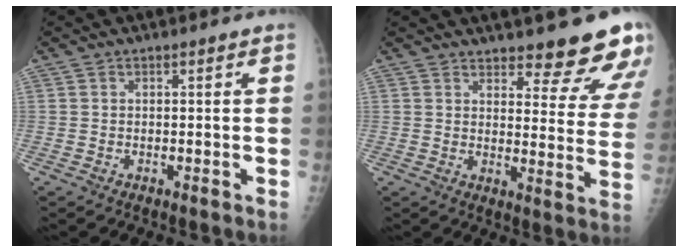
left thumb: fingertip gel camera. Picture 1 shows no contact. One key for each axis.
{"total": 14.5, "fx": 12.0, "fy": 3.9, "fz": 7.2, "tx": -0.042, "ty": -0.087, "tz": 0.139}